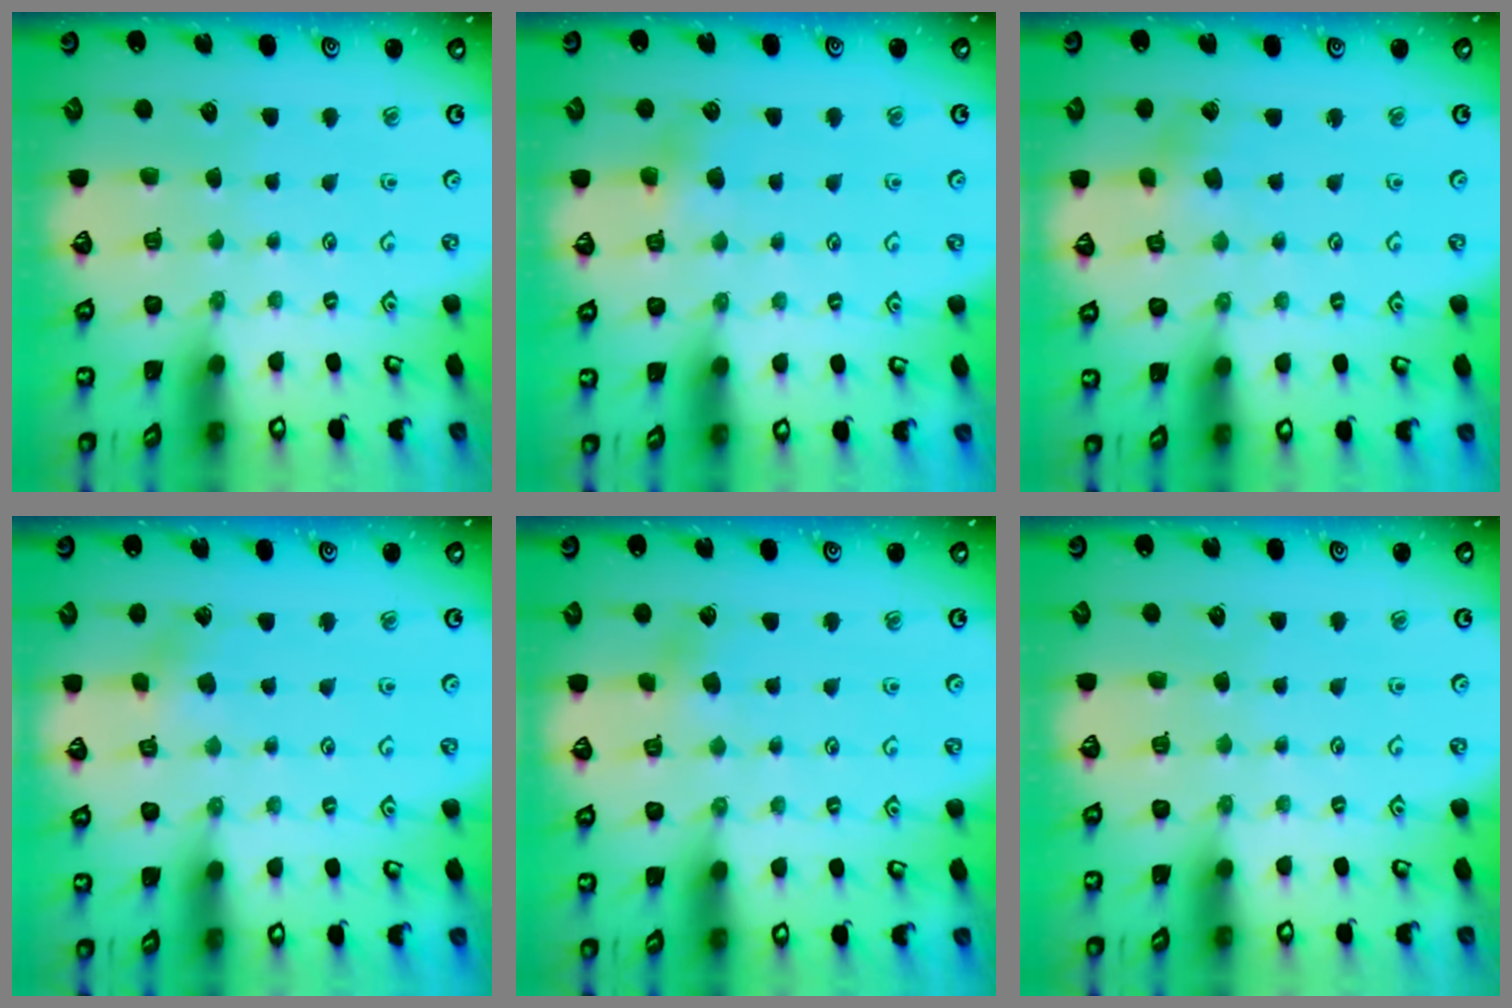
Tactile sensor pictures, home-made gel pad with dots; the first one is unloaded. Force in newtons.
{"total": 4.6, "press": 4.6, "slide": 0.5}
{"total": 2.6, "press": 2.5, "slide": 0.5}
{"total": 3.0, "press": 2.9, "slide": 0.6}
{"total": 1.8, "press": 1.8, "slide": 0.2}
{"total": 0.0}